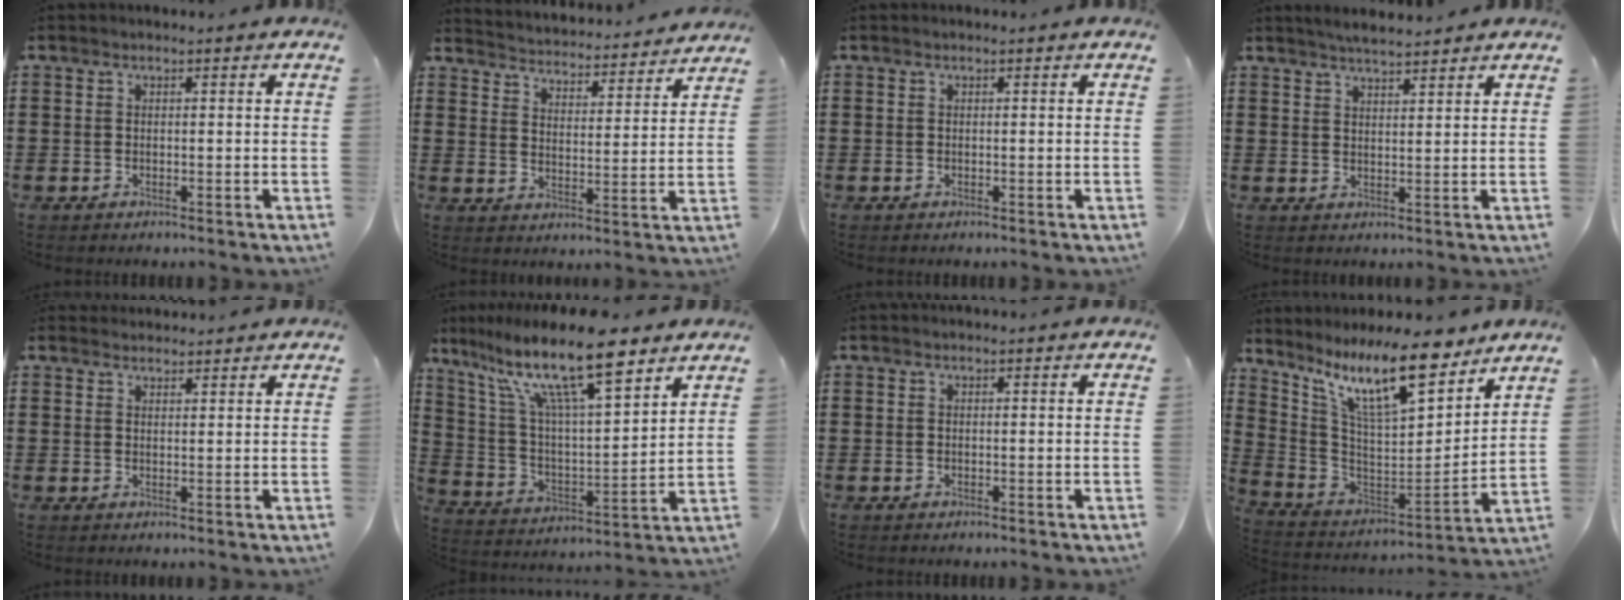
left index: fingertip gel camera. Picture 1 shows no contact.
{"total": 3.5, "force": [3.5, -0.2, -0.3], "torque": [-0.017, -0.037, 0.053]}
{"total": 0.0}
{"total": 3.1, "force": [3.0, 0.0, 0.8], "torque": [-0.023, -0.004, 0.055]}
{"total": 1.7, "force": [1.7, 0.4, 0.0], "torque": [-0.003, 0.002, 0.034]}
{"total": 15.7, "force": [10.9, 3.5, 10.8], "torque": [-0.220, -0.043, 0.183]}
{"total": 0.0}
{"total": 14.1, "force": [10.4, 3.2, 9.0], "torque": [-0.190, -0.054, 0.178]}